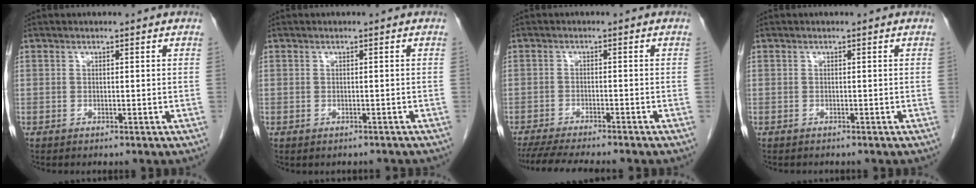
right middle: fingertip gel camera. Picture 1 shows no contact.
{"total": 1.2, "force": [-1.0, 0.6, 0.3], "torque": [-0.008, -0.001, -0.012]}
{"total": 10.4, "force": [-9.0, 0.7, 5.0], "torque": [-0.069, -0.017, -0.137]}
{"total": 0.9, "force": [-0.8, 0.3, 0.2], "torque": [-0.012, -0.001, -0.012]}